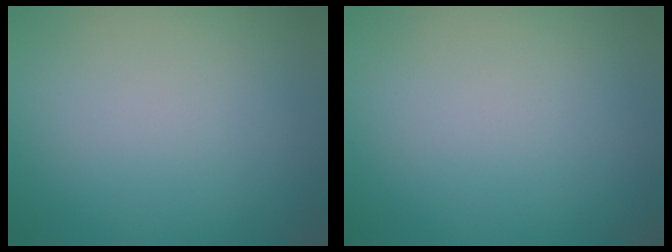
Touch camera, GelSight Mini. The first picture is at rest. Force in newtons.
{"total": 0.0}